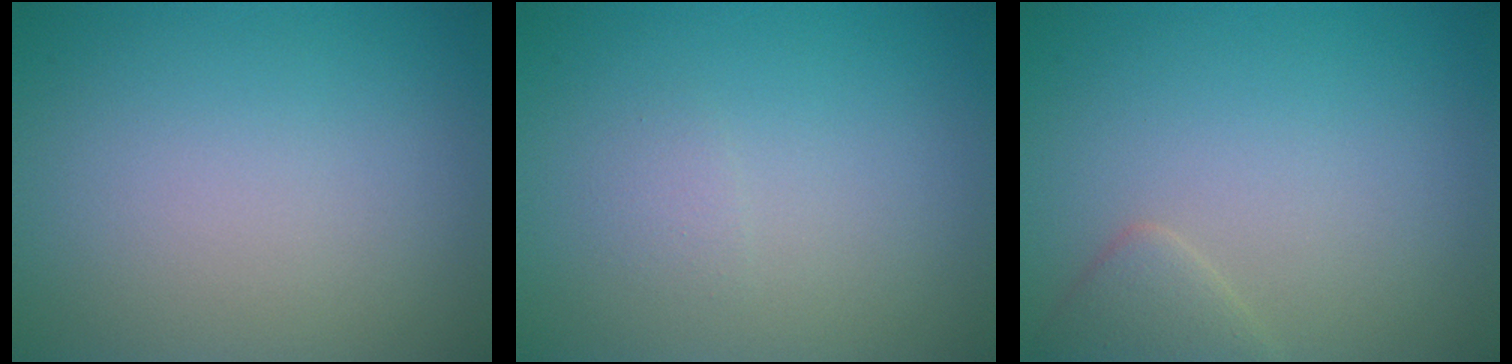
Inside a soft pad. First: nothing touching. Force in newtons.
{"total": 0.7, "press": 0.7, "slide": 0.0}
{"total": 1.7, "press": 1.7, "slide": 0.1}